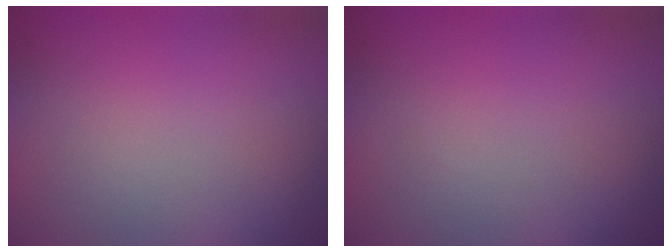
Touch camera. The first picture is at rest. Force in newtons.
{"total": 0.0}